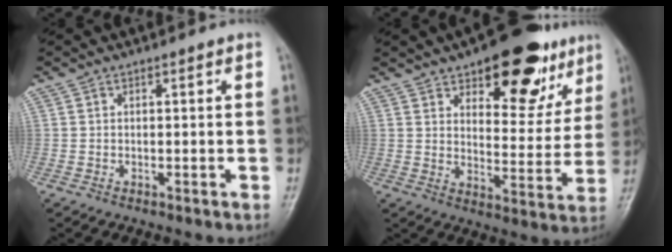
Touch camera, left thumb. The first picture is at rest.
{"total": 18.5, "force": [11.0, 8.6, 12.1], "torque": [-0.105, -0.047, 0.156]}